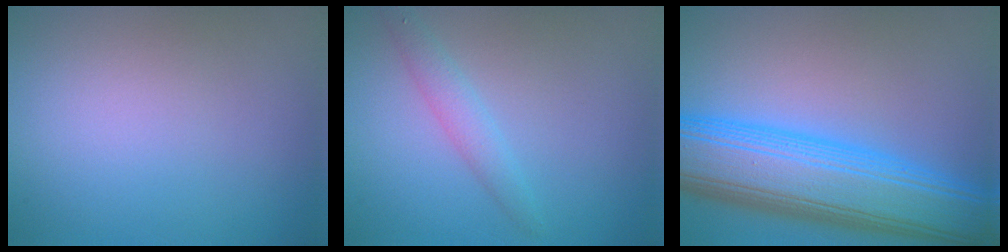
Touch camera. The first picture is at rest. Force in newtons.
{"total": 1.8, "press": 1.8, "slide": 0.1}
{"total": 11.3, "press": 11.3, "slide": 0.3}